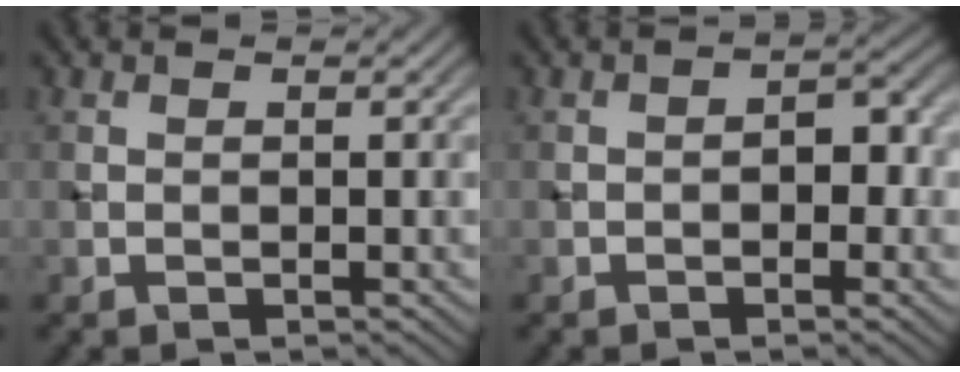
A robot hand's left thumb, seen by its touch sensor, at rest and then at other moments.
{"total": 2.8, "force": [-0.7, 1.6, 2.2], "torque": [-0.030, 0.002, -0.015]}